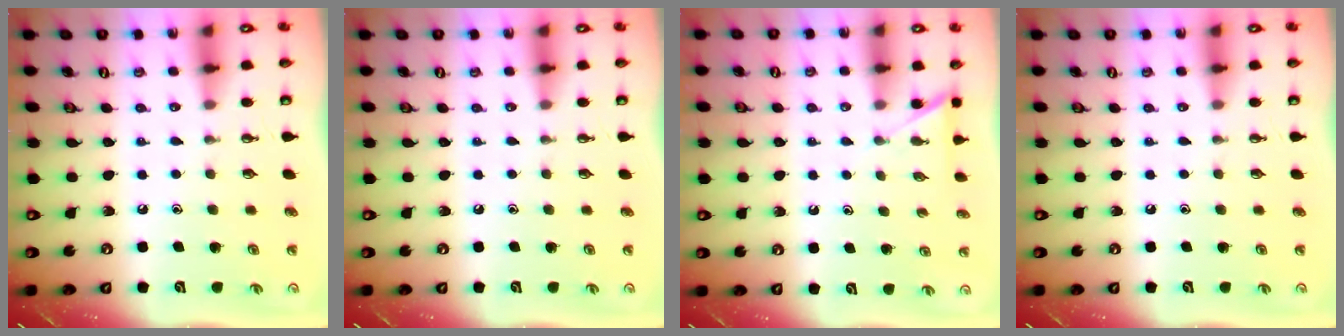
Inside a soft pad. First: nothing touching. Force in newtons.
{"total": 0.0}
{"total": 3.1, "press": 3.1, "slide": 0.4}
{"total": 0.0}